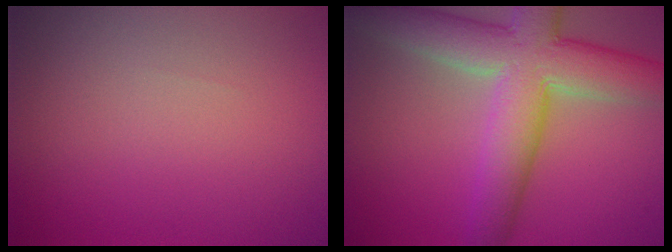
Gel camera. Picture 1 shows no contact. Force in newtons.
{"total": 9.0, "press": 8.9, "slide": 0.7}